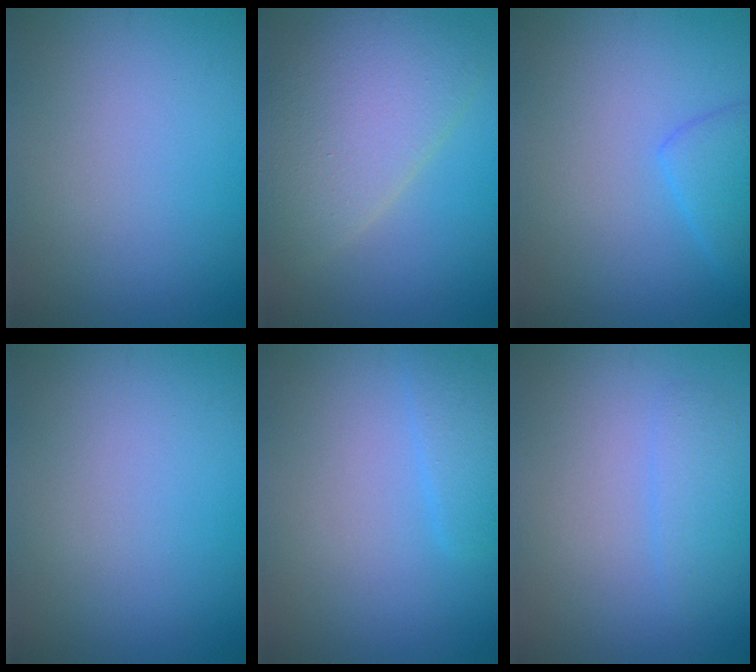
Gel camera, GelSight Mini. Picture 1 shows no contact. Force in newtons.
{"total": 6.3, "press": 6.3, "slide": 0.4}
{"total": 2.5, "press": 2.5, "slide": 0.0}
{"total": 0.0}
{"total": 1.7, "press": 1.7, "slide": 0.1}
{"total": 1.6, "press": 1.6, "slide": 0.0}